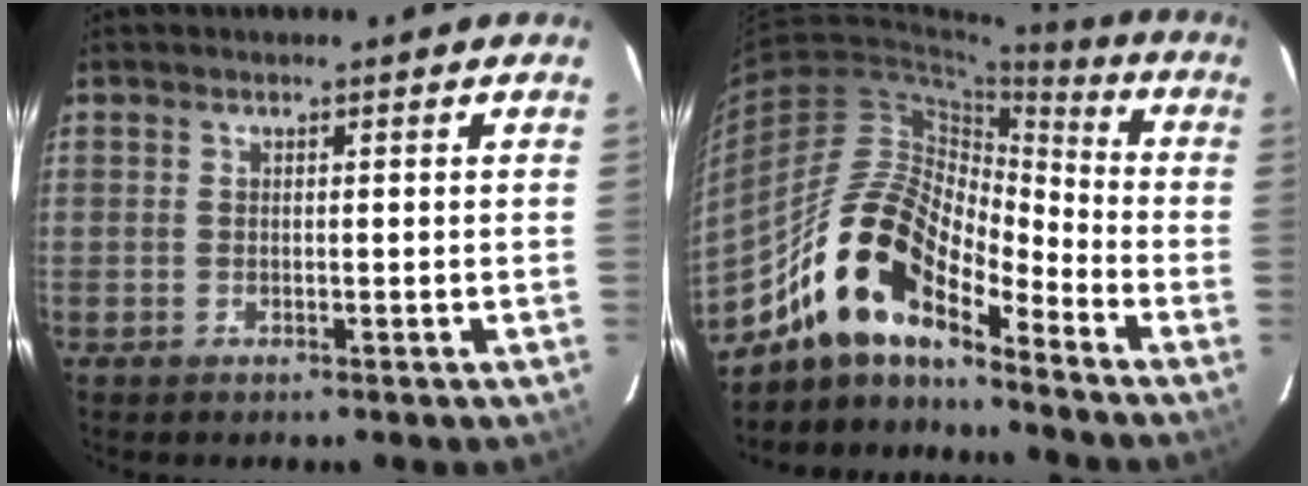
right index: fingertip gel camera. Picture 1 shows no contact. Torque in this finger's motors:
{"motor_torque": [0.85, -0.75, 1.05, 0.21]}